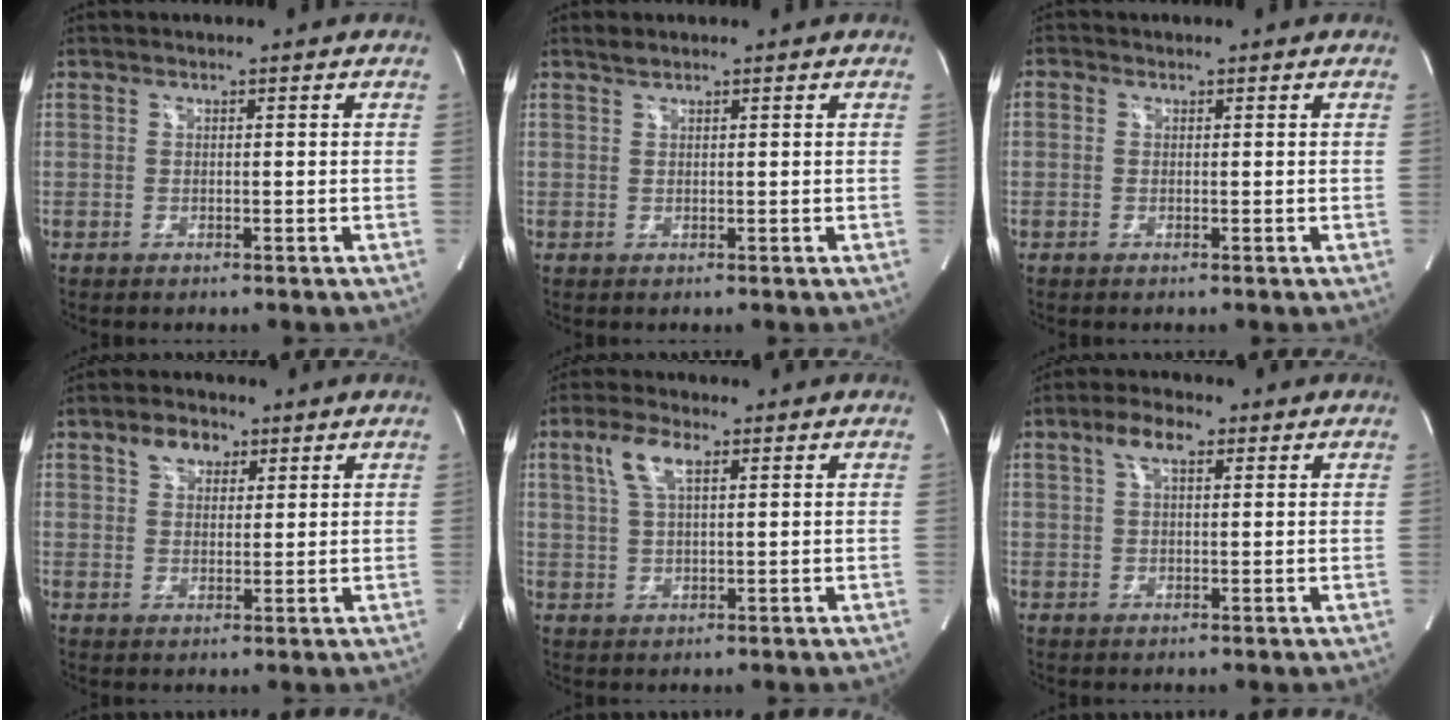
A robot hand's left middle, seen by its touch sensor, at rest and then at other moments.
{"total": 0.9, "force": [0.8, 0.1, 0.3], "torque": [-0.012, 0.008, 0.020]}
{"total": 0.0}
{"total": 4.4, "force": [2.5, 2.8, 2.2], "torque": [-0.040, 0.013, 0.047]}
{"total": 5.1, "force": [2.3, 1.5, 4.3], "torque": [-0.097, 0.014, 0.049]}
{"total": 4.6, "force": [2.3, 1.7, 3.6], "torque": [-0.076, 0.020, 0.042]}